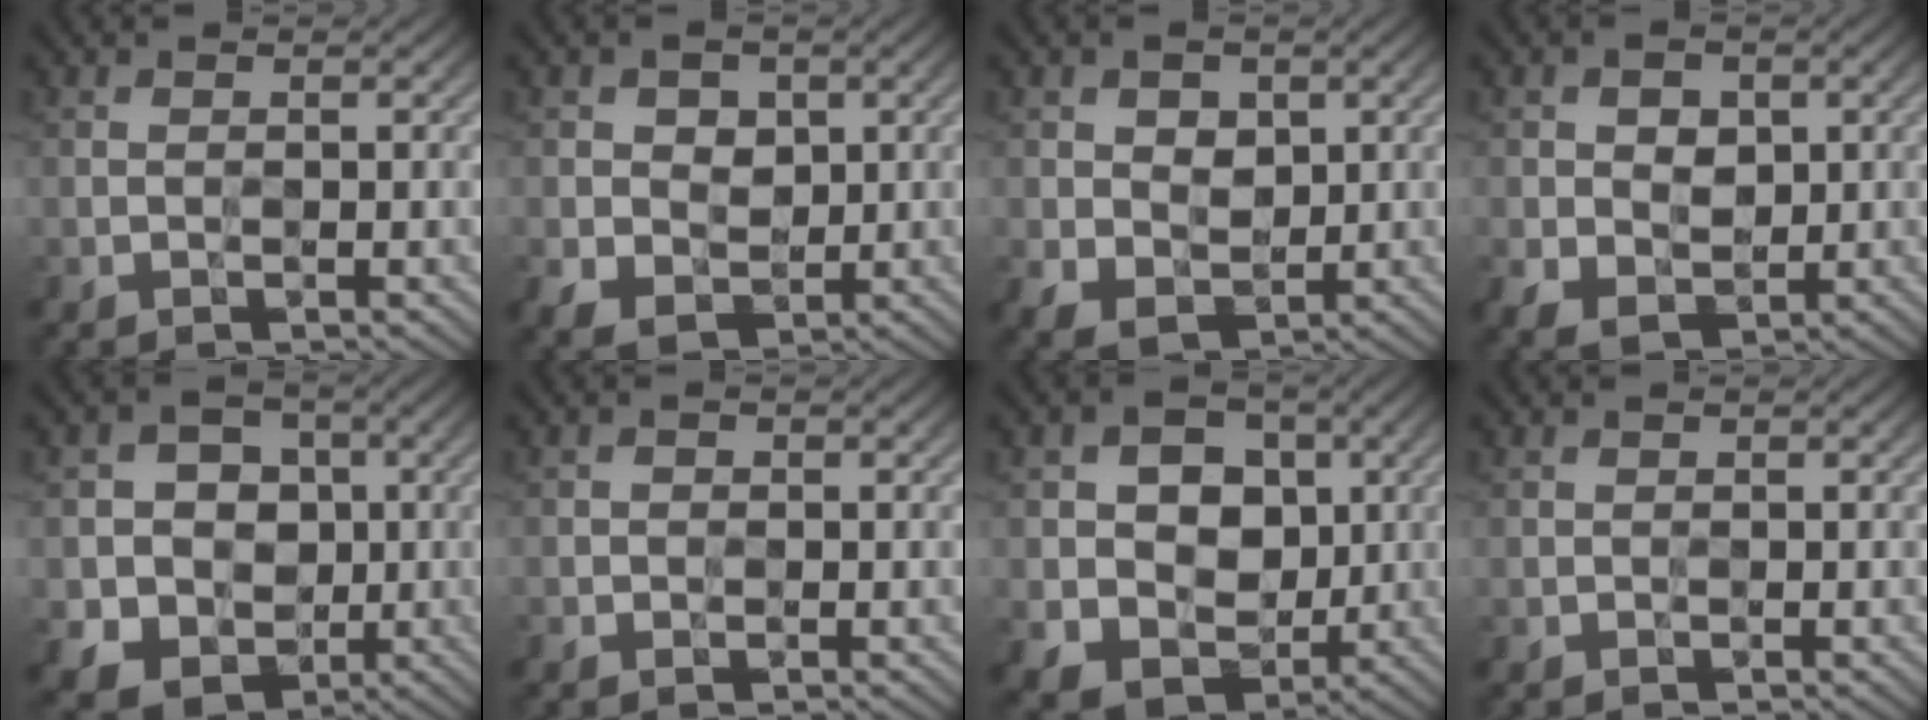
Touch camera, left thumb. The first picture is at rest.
{"total": 5.0, "force": [0.3, 4.1, 2.9], "torque": [-0.055, -0.003, 0.005]}
{"total": 5.1, "force": [0.7, 4.0, 3.2], "torque": [-0.064, -0.004, 0.015]}
{"total": 5.3, "force": [0.1, 4.1, 3.4], "torque": [-0.063, -0.004, 0.003]}
{"total": 9.3, "force": [-0.8, 8.4, 4.0], "torque": [-0.090, -0.009, -0.034]}
{"total": 0.6, "force": [-0.1, 0.5, 0.3], "torque": [-0.003, -0.002, -0.003]}
{"total": 9.0, "force": [0.1, 7.3, 5.2], "torque": [-0.105, -0.009, -0.006]}
{"total": 0.6, "force": [0.4, 0.5, 0.0], "torque": [0.004, -0.001, 0.007]}